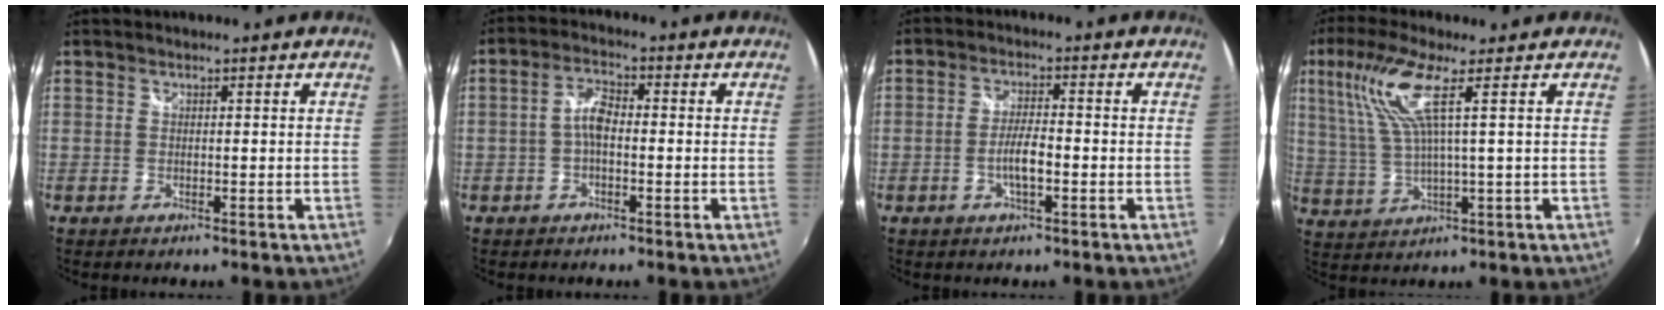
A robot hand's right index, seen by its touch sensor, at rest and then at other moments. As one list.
[{"total": 3.9, "force": [-1.0, 1.8, 3.4], "torque": [-0.070, 0.013, -0.020]}, {"total": 4.5, "force": [-1.6, 0.9, 4.1], "torque": [-0.081, 0.005, -0.027]}, {"total": 9.2, "force": [3.7, 0.6, 8.3], "torque": [-0.170, 0.004, 0.085]}]